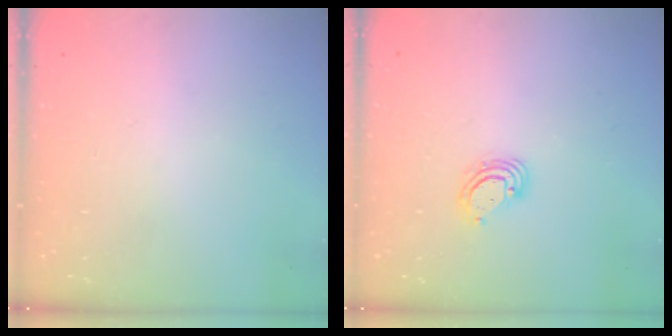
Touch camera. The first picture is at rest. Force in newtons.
{"total": 4.1, "press": 4.1, "slide": 0.4}